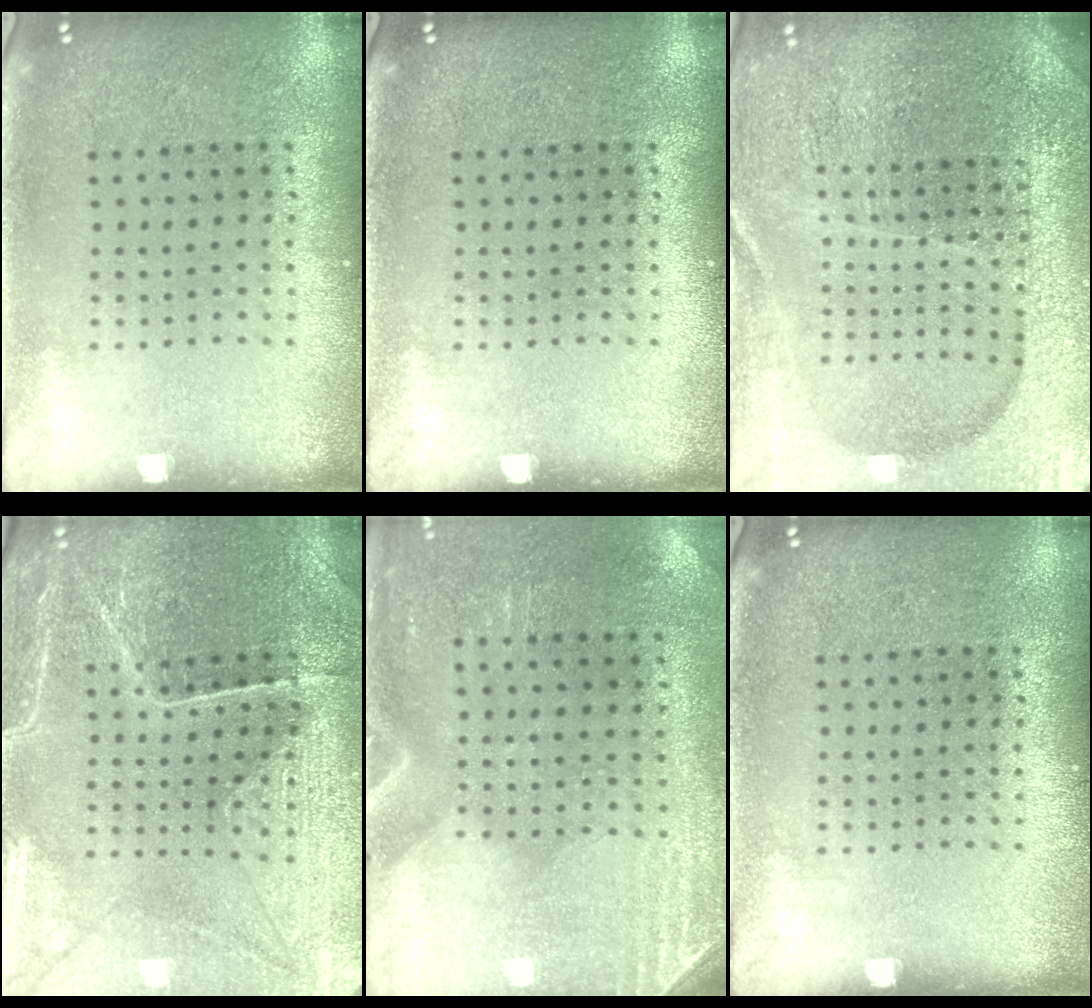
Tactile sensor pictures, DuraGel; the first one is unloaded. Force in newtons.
{"total": 0.0}
{"total": 5.2, "press": 4.8, "slide": 2.2}
{"total": 3.4, "press": 3.4, "slide": 0.3}
{"total": 2.9, "press": 2.5, "slide": 1.4}
{"total": 0.0}